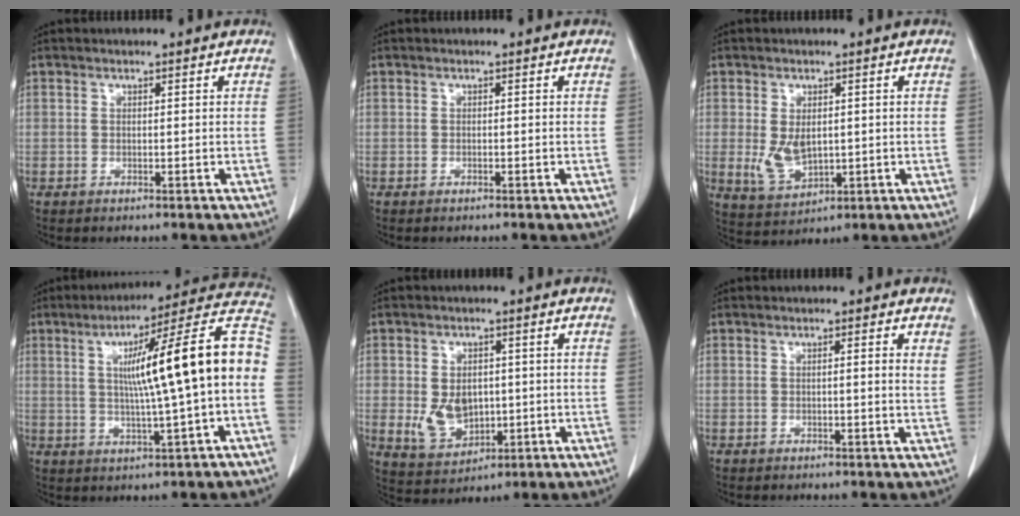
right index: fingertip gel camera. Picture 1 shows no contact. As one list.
[{"total": 0.0}, {"total": 5.4, "force": [0.2, 3.1, 4.4], "torque": [-0.092, -0.007, 0.018]}, {"total": 18.3, "force": [1.1, 0.3, 18.3], "torque": [-0.262, 0.033, 0.011]}, {"total": 6.8, "force": [-0.2, 4.9, 4.7], "torque": [-0.091, 0.000, 0.015]}, {"total": 2.0, "force": [0.8, 0.0, 1.9], "torque": [-0.028, 0.000, 0.008]}]